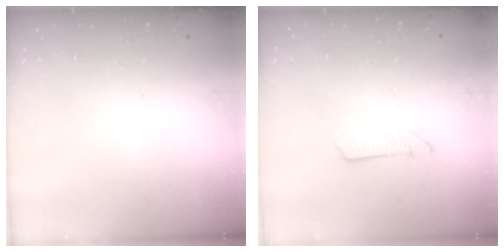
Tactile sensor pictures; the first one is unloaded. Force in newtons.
{"total": 5.9, "press": 5.8, "slide": 0.9}